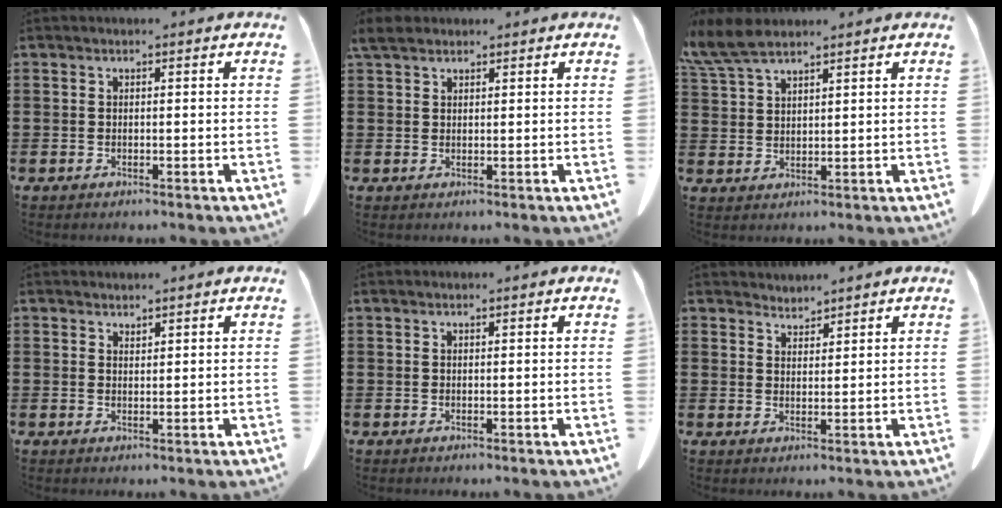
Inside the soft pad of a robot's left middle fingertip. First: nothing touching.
{"total": 2.8, "force": [2.1, 1.1, 1.4], "torque": [-0.035, 0.007, 0.041]}
{"total": 5.8, "force": [4.6, 1.5, 3.1], "torque": [-0.081, -0.005, 0.086]}
{"total": 1.2, "force": [1.2, 0.1, 0.0], "torque": [-0.002, -0.001, 0.024]}
{"total": 0.0}
{"total": 2.4, "force": [2.3, 0.1, -0.5], "torque": [0.003, -0.007, 0.045]}